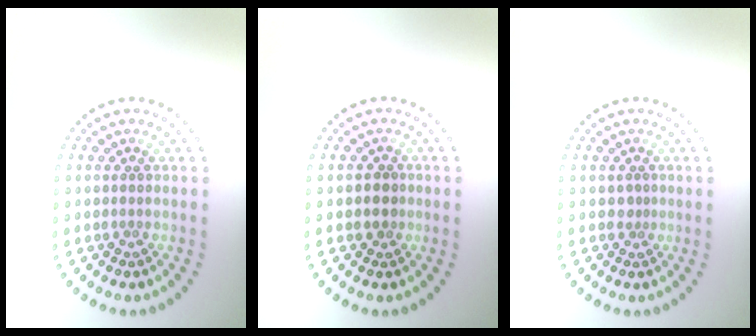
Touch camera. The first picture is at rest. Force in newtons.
{"total": 1.4, "press": 1.3, "slide": 0.6}
{"total": 0.9, "press": 0.5, "slide": 0.8}